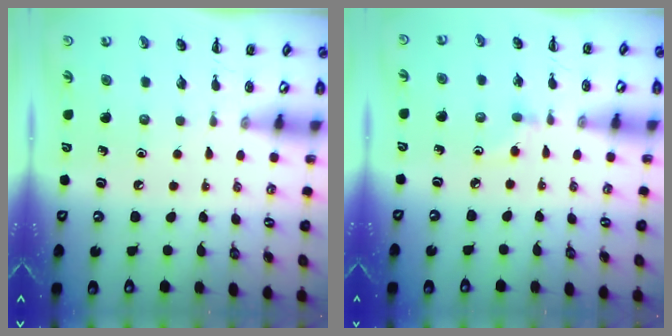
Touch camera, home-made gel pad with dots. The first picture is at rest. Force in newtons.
{"total": 2.5, "press": 2.3, "slide": 1.0}